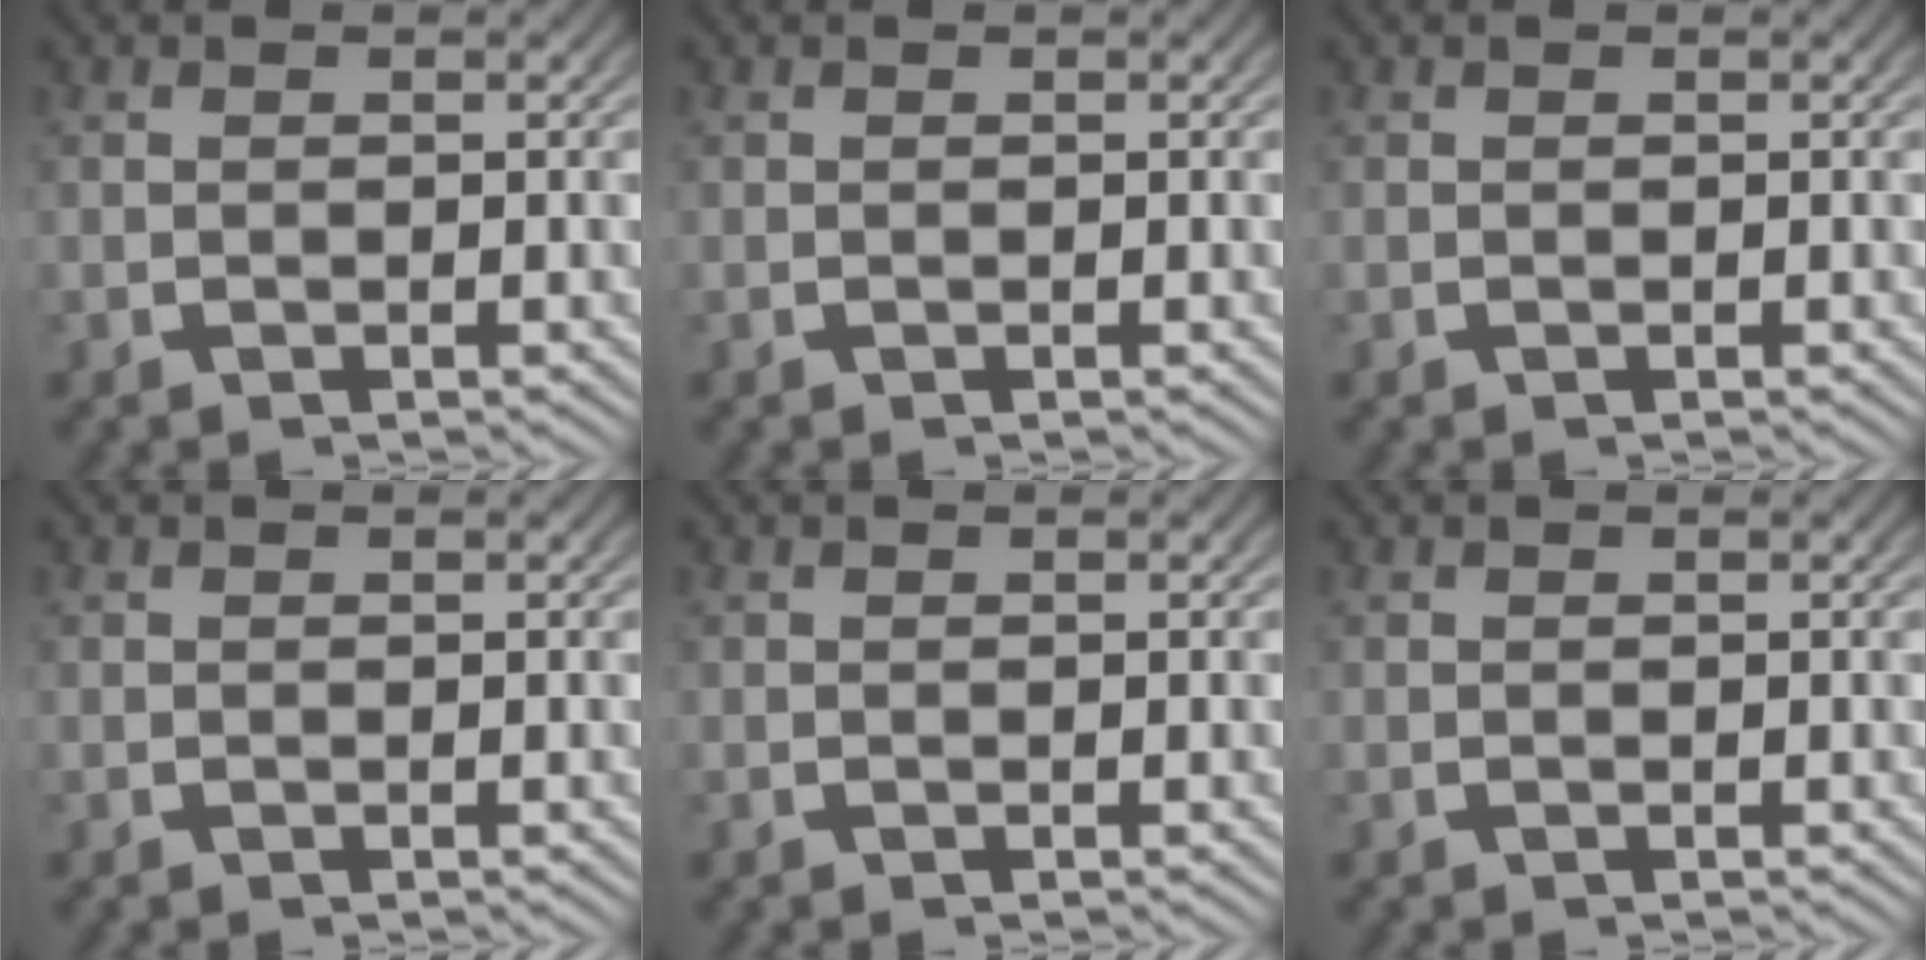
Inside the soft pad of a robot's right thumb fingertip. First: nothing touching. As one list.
[{"total": 0.0}, {"total": 0.0}, {"total": 0.0}, {"total": 0.0}, {"total": 0.0}]